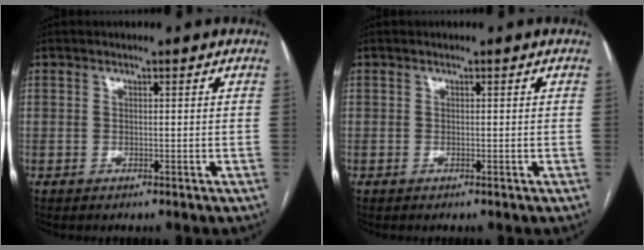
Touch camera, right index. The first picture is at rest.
{"total": 0.0}